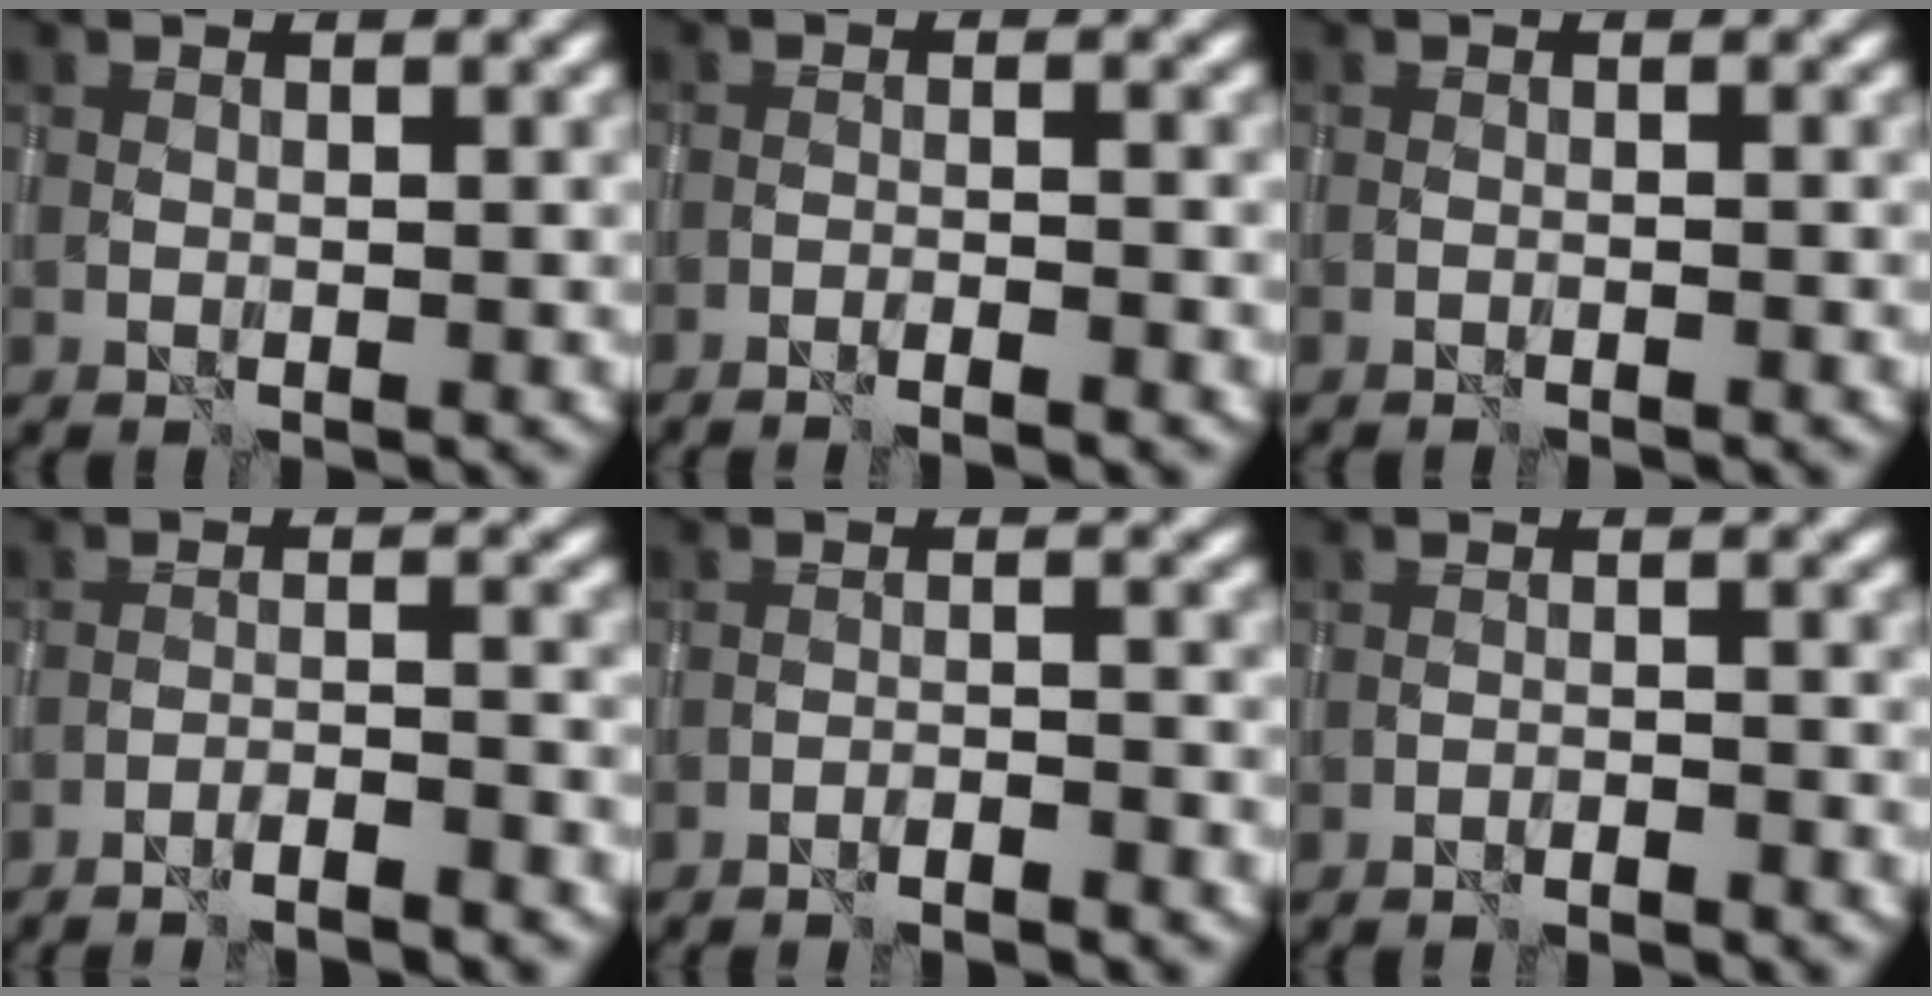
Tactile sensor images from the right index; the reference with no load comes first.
{"total": 2.6, "force": [-2.1, 0.3, 1.5], "torque": [-0.025, 0.007, -0.041]}
{"total": 0.6, "force": [-0.6, 0.0, 0.1], "torque": [0.000, 0.001, -0.013]}
{"total": 3.8, "force": [-3.3, 0.4, 1.8], "torque": [-0.027, 0.007, -0.056]}
{"total": 2.6, "force": [-2.4, 0.3, 1.1], "torque": [-0.019, 0.008, -0.039]}
{"total": 1.5, "force": [-1.4, 0.1, 0.6], "torque": [-0.011, 0.006, -0.024]}